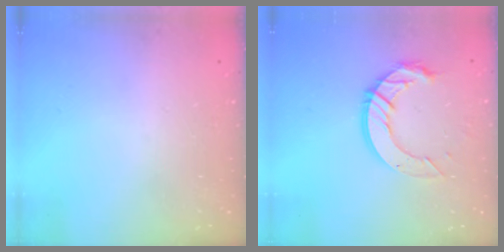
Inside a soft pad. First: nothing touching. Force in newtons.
{"total": 12.3, "press": 12.2, "slide": 1.2}